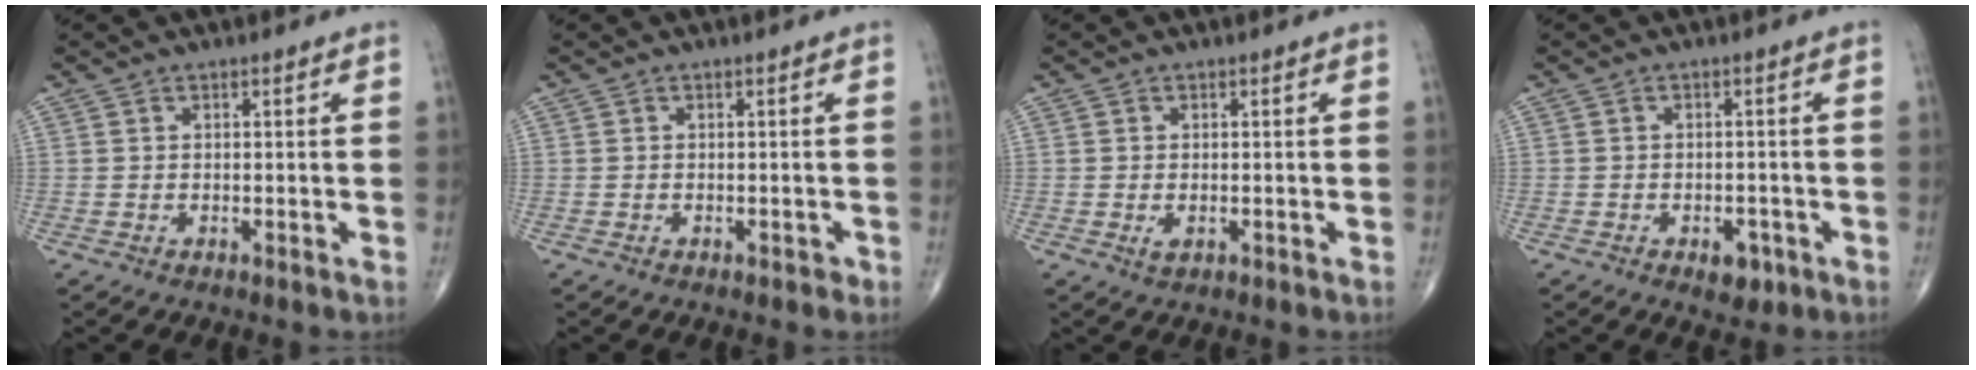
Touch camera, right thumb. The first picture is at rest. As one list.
[{"total": 0.6, "force": [-0.3, 0.4, 0.3], "torque": [-0.004, 0.004, -0.002]}, {"total": 1.7, "force": [-0.3, 0.9, 1.3], "torque": [-0.024, -0.003, -0.005]}, {"total": 3.8, "force": [-1.8, 2.3, 2.5], "torque": [-0.020, 0.006, -0.021]}]